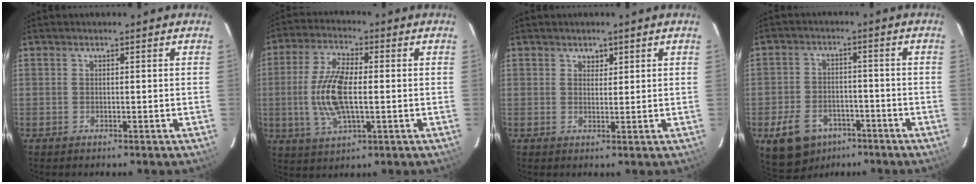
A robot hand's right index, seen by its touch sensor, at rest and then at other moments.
{"total": 11.6, "force": [-0.7, 4.5, 10.7], "torque": [-0.224, 0.003, -0.013]}
{"total": 1.8, "force": [1.1, 1.4, 0.4], "torque": [-0.002, 0.004, 0.019]}
{"total": 12.2, "force": [-7.3, 8.0, 5.4], "torque": [-0.136, 0.008, -0.102]}